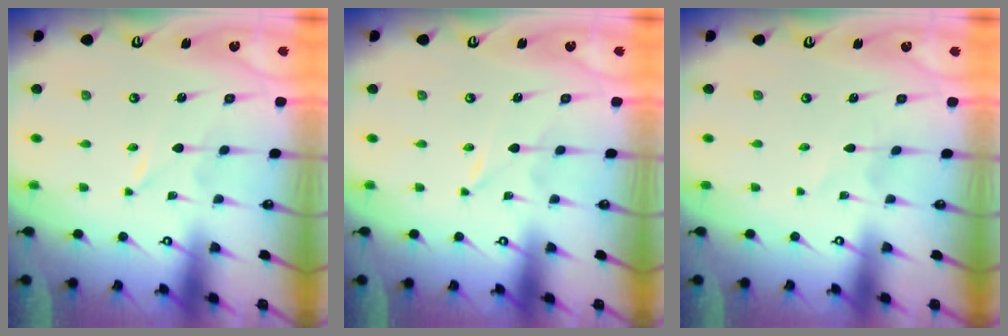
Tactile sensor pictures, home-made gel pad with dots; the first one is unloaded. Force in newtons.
{"total": 0.0}
{"total": 0.9, "press": 0.9, "slide": 0.0}